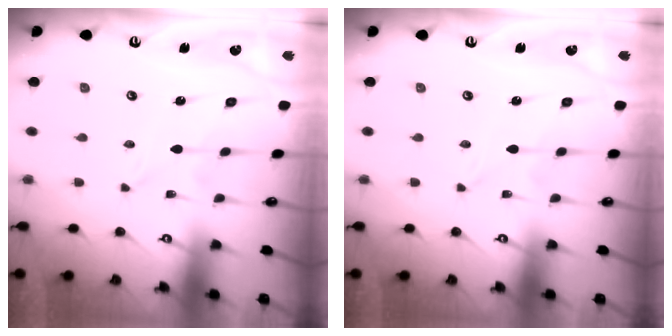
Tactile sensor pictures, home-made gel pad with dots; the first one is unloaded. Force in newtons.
{"total": 0.0}